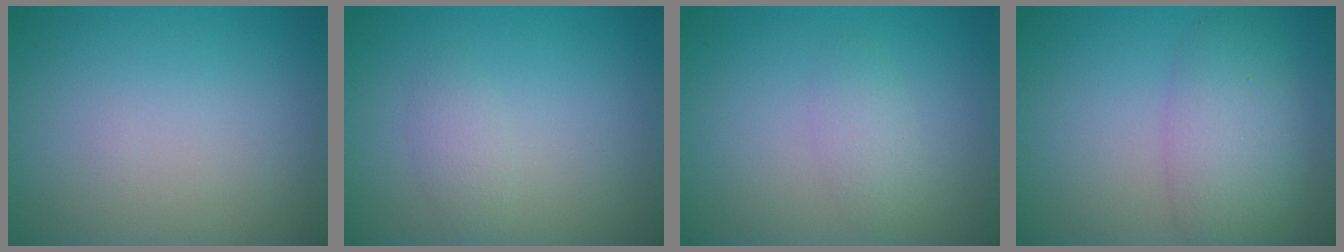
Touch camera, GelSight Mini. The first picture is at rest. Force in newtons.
{"total": 1.4, "press": 1.4, "slide": 0.1}
{"total": 1.9, "press": 1.9, "slide": 0.1}
{"total": 3.6, "press": 3.6, "slide": 0.2}